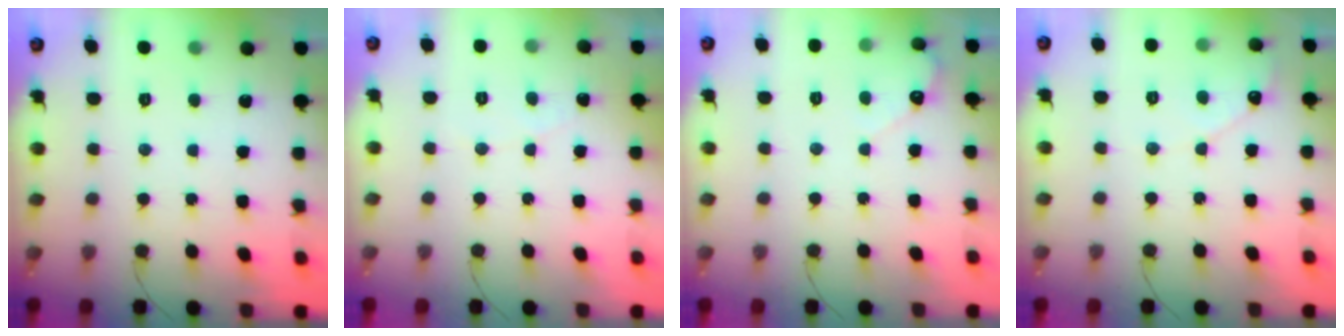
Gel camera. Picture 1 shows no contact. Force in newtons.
{"total": 2.3, "press": 2.3, "slide": 0.1}
{"total": 2.7, "press": 2.7, "slide": 0.2}
{"total": 4.0, "press": 4.0, "slide": 0.3}